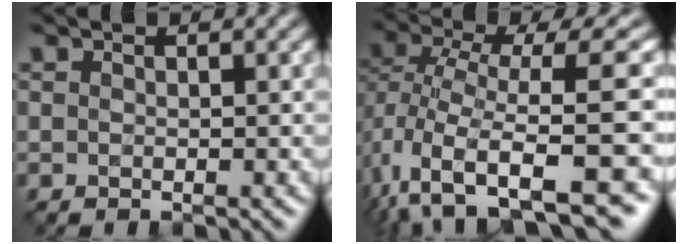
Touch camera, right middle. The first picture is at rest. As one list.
[{"total": 10.0, "force": [-3.3, 4.3, 8.4], "torque": [-0.163, -0.007, -0.041]}]